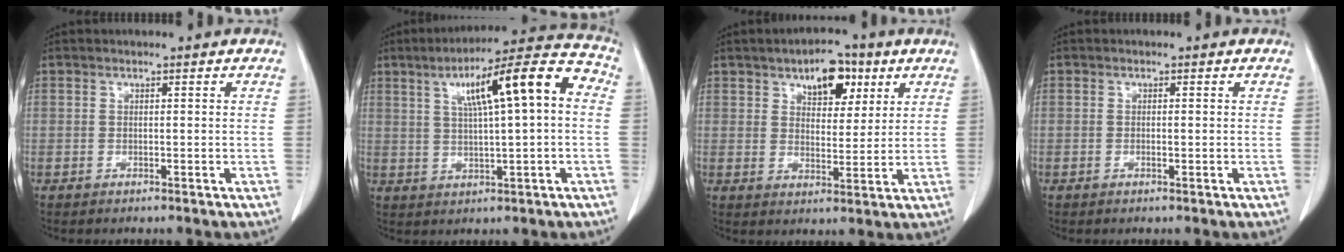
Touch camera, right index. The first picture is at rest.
{"total": 13.8, "force": [3.0, 1.8, 13.3], "torque": [-0.198, 0.038, 0.043]}
{"total": 8.0, "force": [4.3, 4.1, 5.3], "torque": [-0.074, 0.012, 0.066]}
{"total": 1.1, "force": [-0.1, 0.4, 1.0], "torque": [-0.019, 0.001, 0.002]}